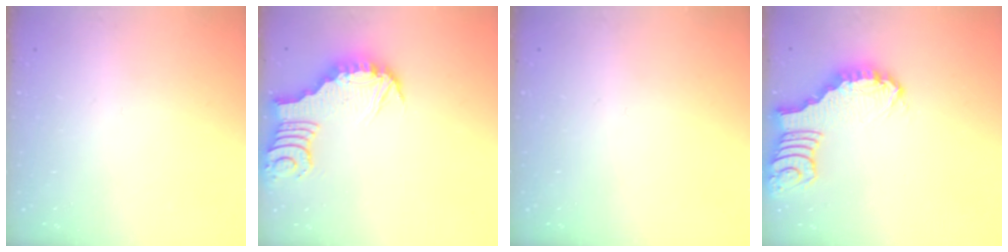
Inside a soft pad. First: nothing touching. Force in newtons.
{"total": 3.6, "press": 3.6, "slide": 0.2}
{"total": 0.0}
{"total": 2.1, "press": 2.1, "slide": 0.2}